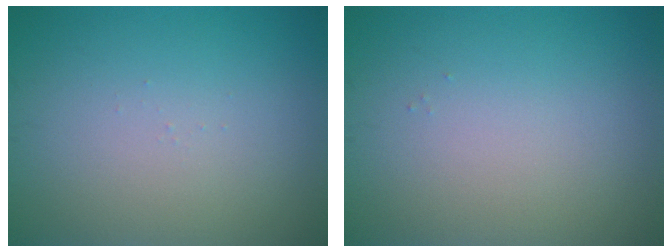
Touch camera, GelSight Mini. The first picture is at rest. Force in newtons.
{"total": 0.0}